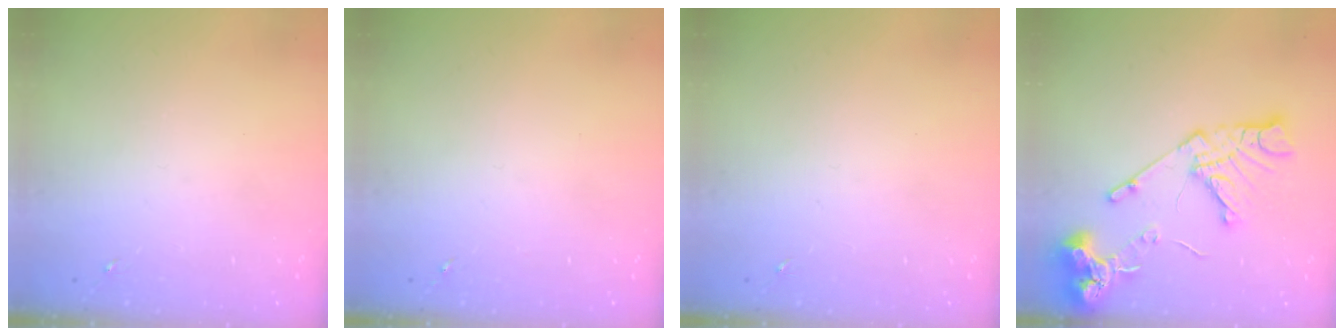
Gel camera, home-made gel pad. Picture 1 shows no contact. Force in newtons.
{"total": 0.0}
{"total": 0.0}
{"total": 16.4, "press": 16.3, "slide": 1.9}